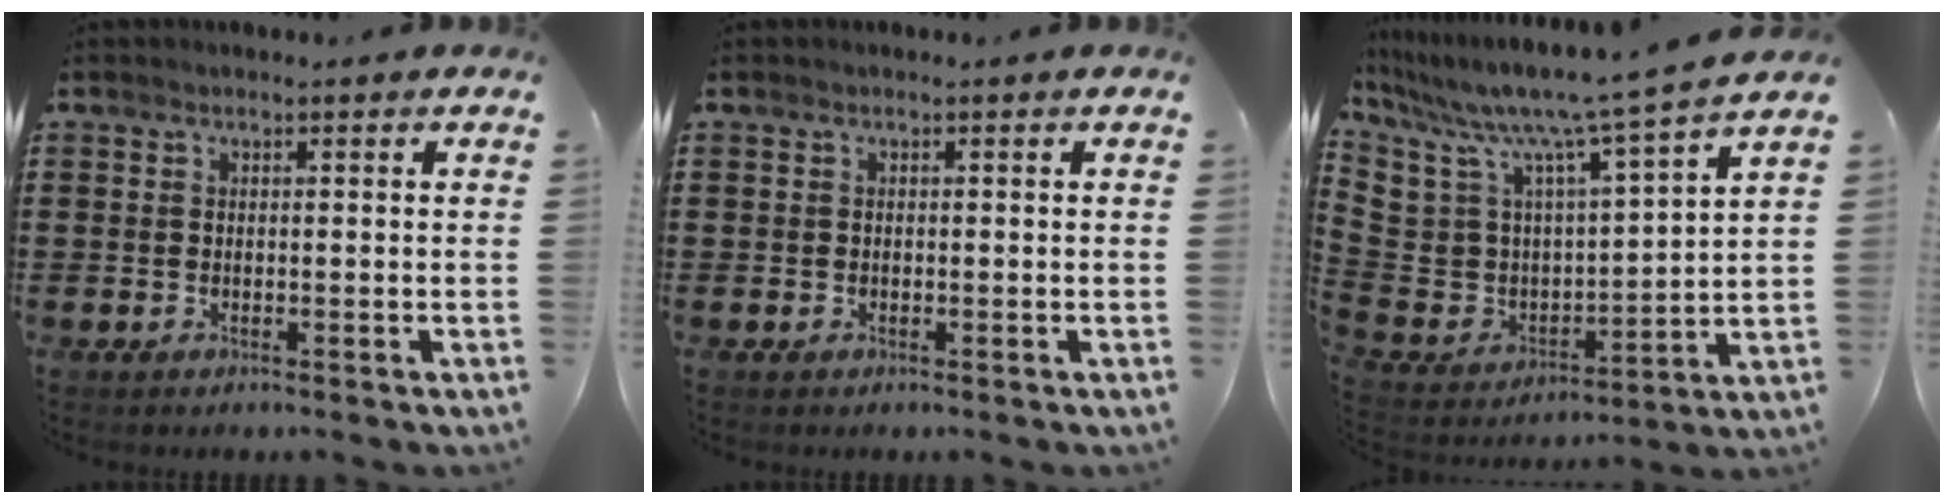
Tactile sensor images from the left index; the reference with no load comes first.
{"total": 0.0}
{"total": 8.6, "force": [7.1, 1.6, 4.7], "torque": [-0.123, -0.054, 0.112]}